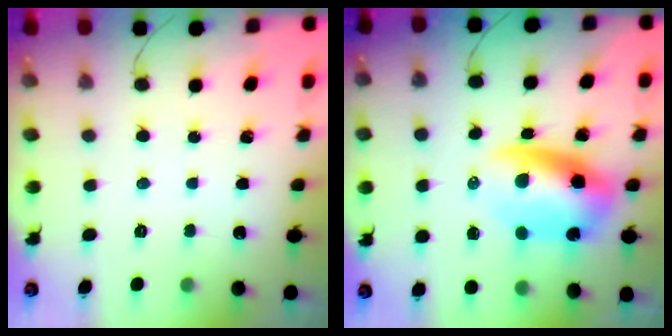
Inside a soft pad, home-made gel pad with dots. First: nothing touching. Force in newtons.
{"total": 10.8, "press": 10.5, "slide": 2.6}